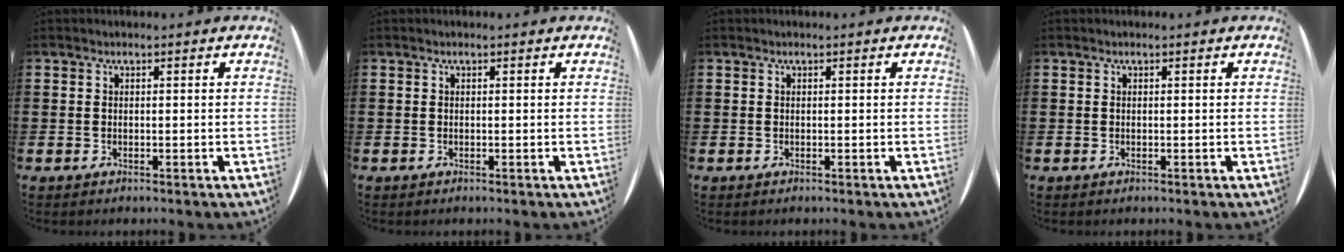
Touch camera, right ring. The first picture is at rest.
{"total": 0.0}
{"total": 0.0}
{"total": 0.0}